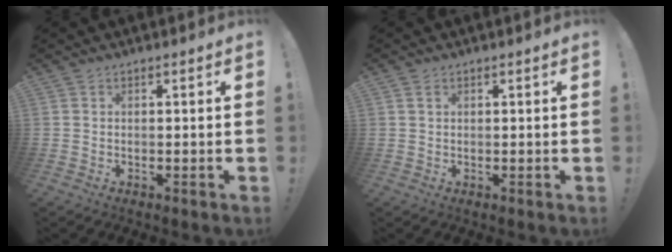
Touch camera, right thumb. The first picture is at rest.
{"total": 1.1, "force": [0.5, 0.7, 0.7], "torque": [-0.010, 0.000, 0.010]}